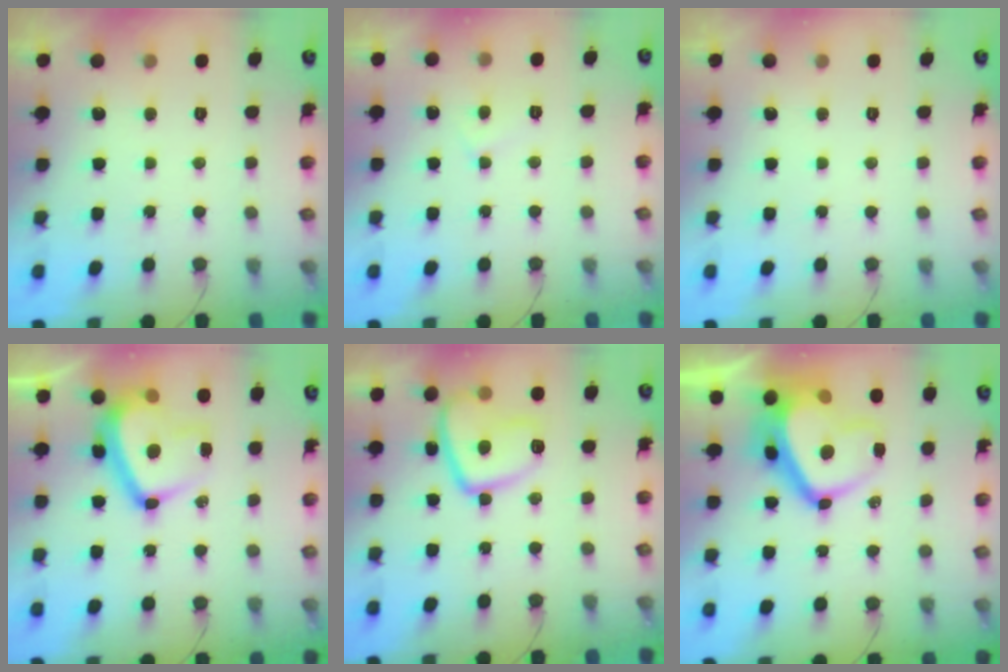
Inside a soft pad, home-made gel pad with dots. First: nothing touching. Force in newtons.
{"total": 4.1, "press": 4.1, "slide": 0.4}
{"total": 0.0}
{"total": 14.6, "press": 14.4, "slide": 2.1}
{"total": 12.9, "press": 12.9, "slide": 1.3}
{"total": 13.2, "press": 12.9, "slide": 2.5}